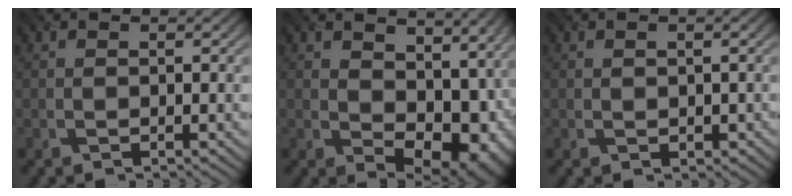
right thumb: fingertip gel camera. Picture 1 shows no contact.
{"total": 10.8, "force": [1.1, 7.4, 7.8], "torque": [-0.097, -0.032, 0.039]}
{"total": 0.9, "force": [0.1, 0.7, 0.6], "torque": [-0.009, -0.004, 0.005]}